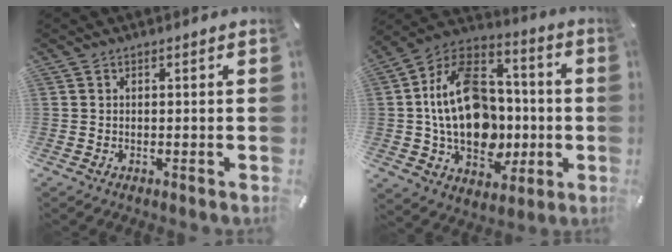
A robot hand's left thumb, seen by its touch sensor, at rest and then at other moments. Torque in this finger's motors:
{"motor_torque": [2.43, 2.58, 1.82, -0.71, 0.30]}